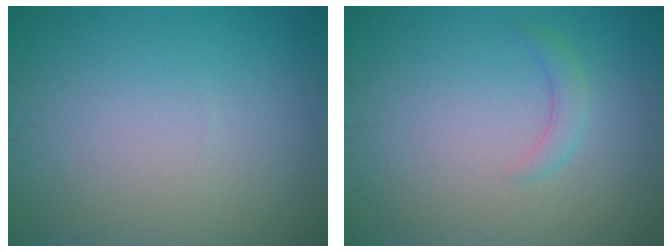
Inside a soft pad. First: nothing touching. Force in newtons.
{"total": 1.3, "press": 1.3, "slide": 0.0}